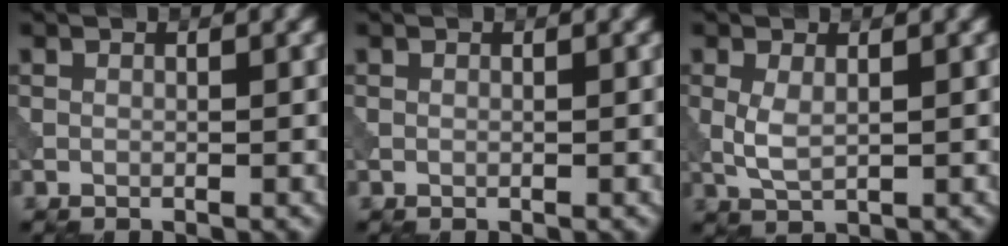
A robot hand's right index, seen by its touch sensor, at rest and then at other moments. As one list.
[{"total": 0.0}, {"total": 2.2, "force": [0.2, 1.0, 2.0], "torque": [-0.050, 0.000, 0.005]}]